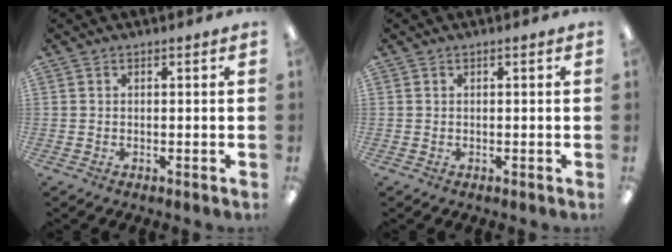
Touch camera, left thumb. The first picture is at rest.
{"total": 0.0}